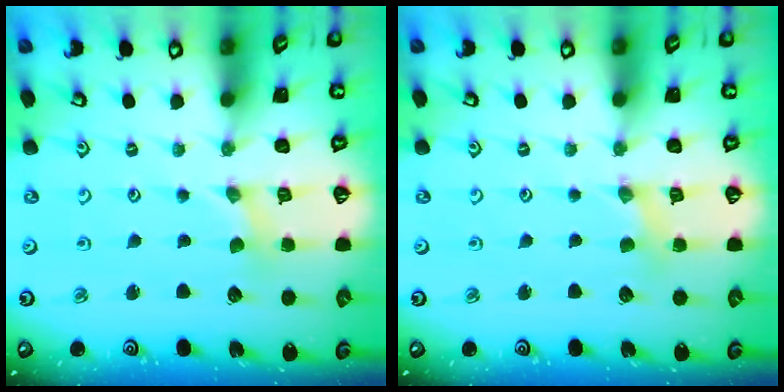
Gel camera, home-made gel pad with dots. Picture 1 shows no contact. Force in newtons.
{"total": 1.3, "press": 1.3, "slide": 0.2}